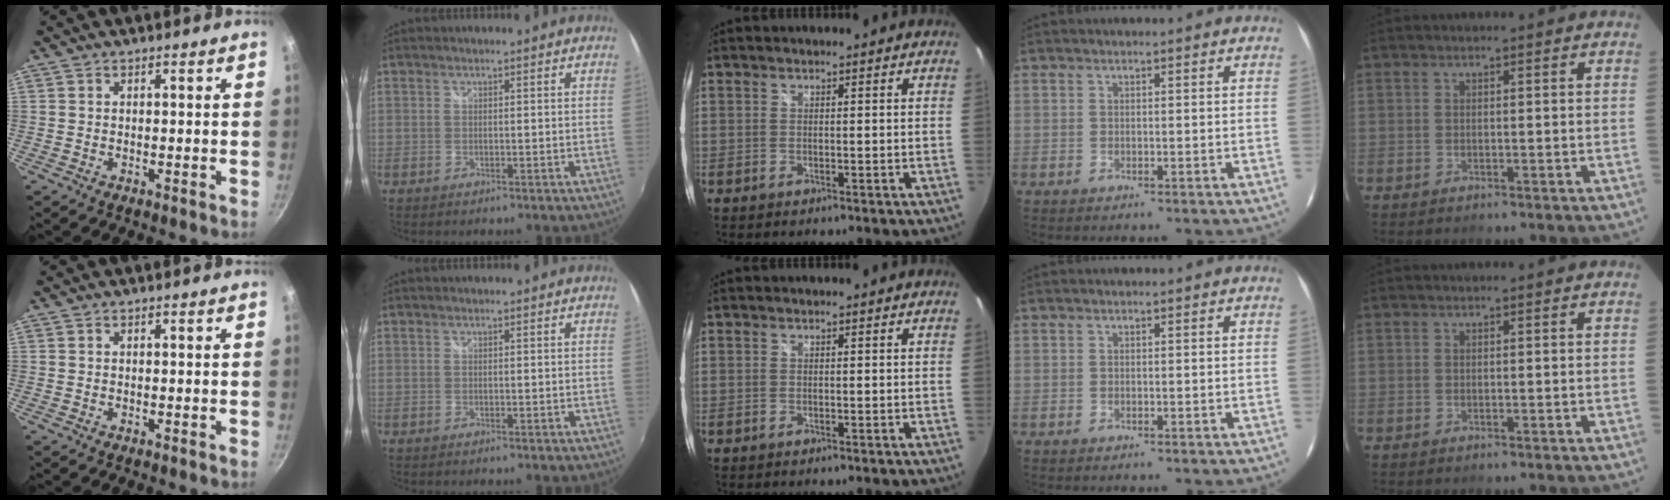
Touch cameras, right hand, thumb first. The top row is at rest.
{}